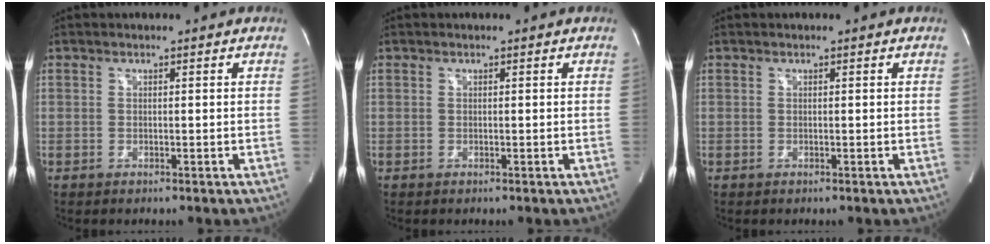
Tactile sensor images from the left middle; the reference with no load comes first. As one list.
[{"total": 0.0}, {"total": 0.0}]